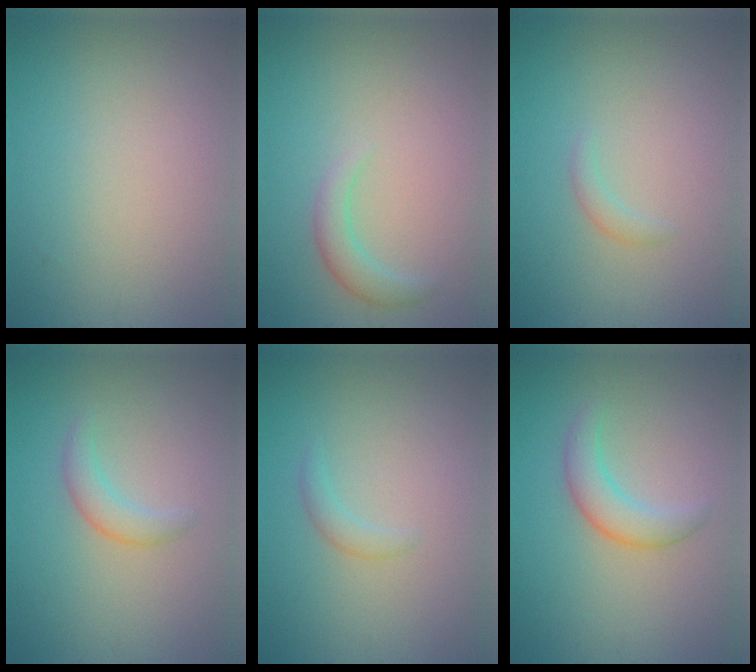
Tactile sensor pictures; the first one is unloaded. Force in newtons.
{"total": 1.9, "press": 1.9, "slide": 0.1}
{"total": 0.9, "press": 0.9, "slide": 0.1}
{"total": 1.8, "press": 1.8, "slide": 0.1}
{"total": 1.0, "press": 1.0, "slide": 0.1}
{"total": 2.7, "press": 2.7, "slide": 0.1}